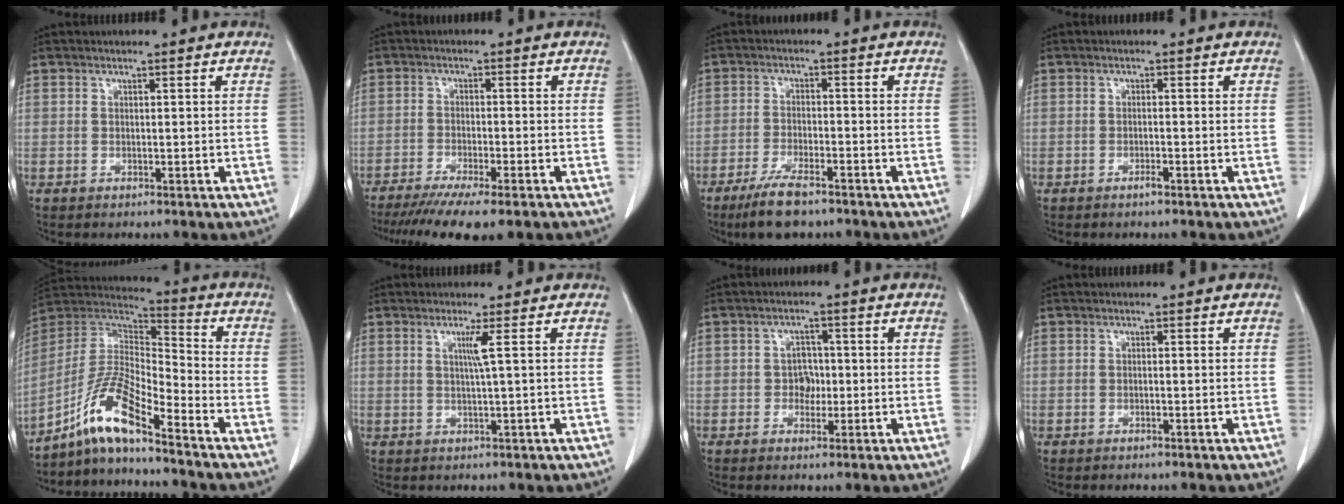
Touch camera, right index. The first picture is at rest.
{"total": 12.0, "force": [-9.4, 1.0, 7.5], "torque": [-0.107, -0.026, -0.144]}
{"total": 7.4, "force": [-5.5, 1.6, 4.7], "torque": [-0.091, -0.015, -0.094]}
{"total": 1.1, "force": [-0.8, 0.0, 0.8], "torque": [-0.018, -0.001, -0.015]}
{"total": 11.3, "force": [-8.1, 1.1, 7.9], "torque": [-0.172, 0.011, -0.154]}
{"total": 2.2, "force": [0.6, -0.9, 1.9], "torque": [-0.040, -0.003, 0.014]}
{"total": 2.8, "force": [-0.4, 2.2, 1.7], "torque": [-0.019, 0.007, -0.008]}
{"total": 0.0}